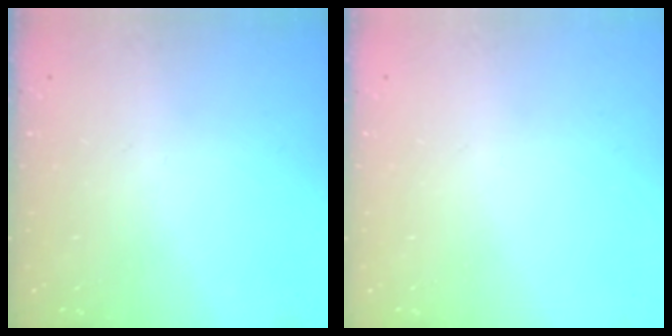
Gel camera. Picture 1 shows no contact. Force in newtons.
{"total": 0.0}